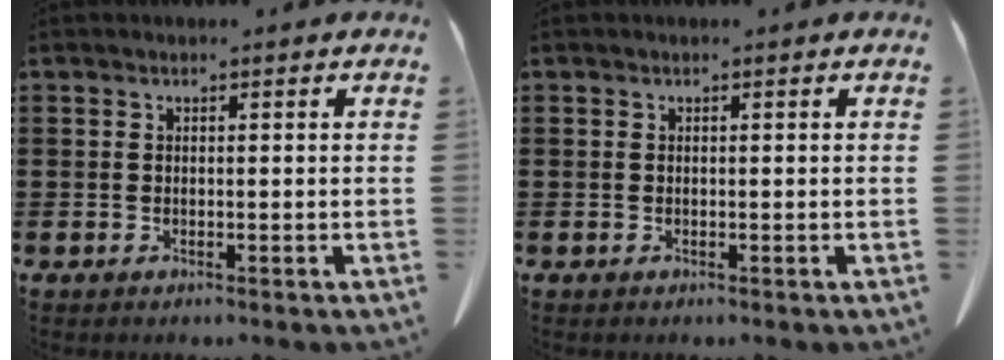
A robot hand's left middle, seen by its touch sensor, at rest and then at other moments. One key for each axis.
{"total": 0.0}